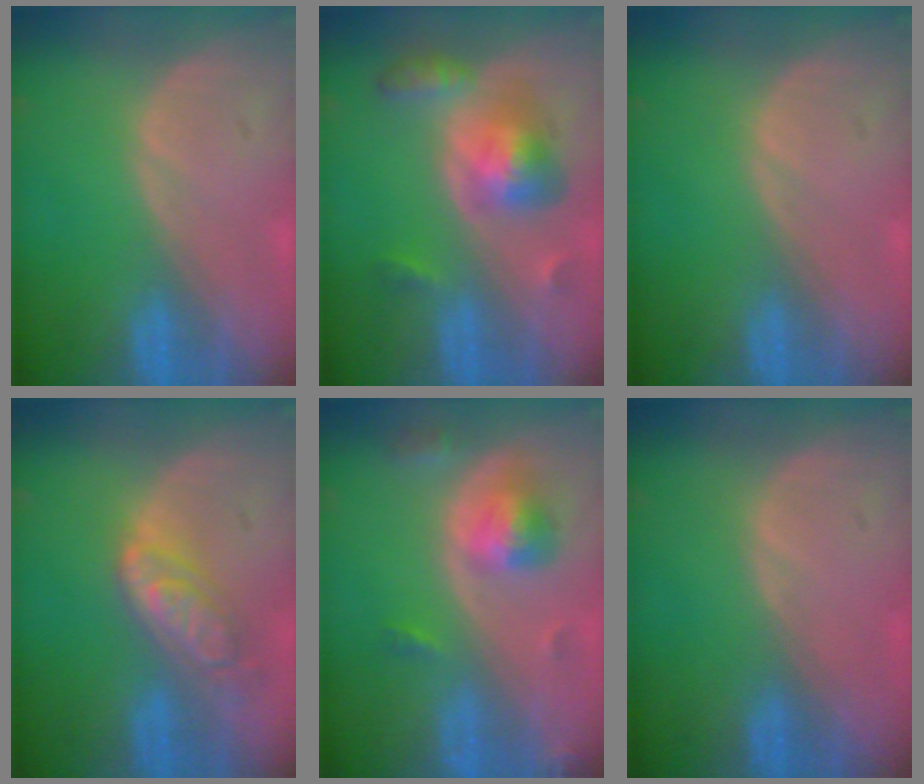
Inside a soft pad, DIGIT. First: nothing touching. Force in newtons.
{"total": 6.5, "press": 6.5, "slide": 0.4}
{"total": 0.0}
{"total": 6.3, "press": 5.5, "slide": 3.0}
{"total": 5.3, "press": 5.1, "slide": 1.5}
{"total": 0.5, "press": 0.0, "slide": 0.5}